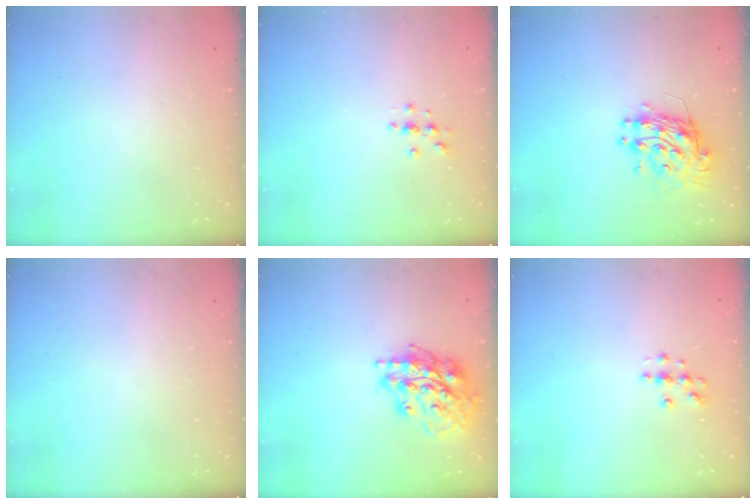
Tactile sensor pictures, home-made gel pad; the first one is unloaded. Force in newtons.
{"total": 3.0, "press": 3.0, "slide": 0.4}
{"total": 12.9, "press": 12.9, "slide": 1.1}
{"total": 0.0}
{"total": 17.5, "press": 17.4, "slide": 1.8}
{"total": 3.8, "press": 3.8, "slide": 0.4}